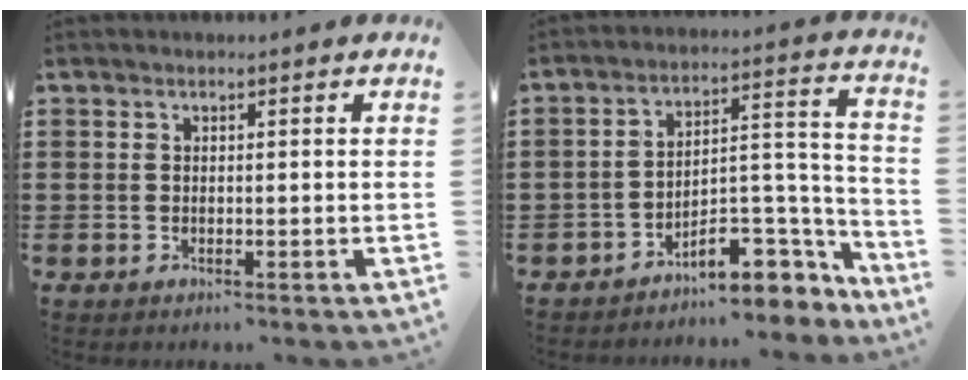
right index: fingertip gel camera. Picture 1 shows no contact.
{"total": 7.7, "force": [-5.4, 4.0, 3.8], "torque": [-0.042, 0.004, -0.100]}